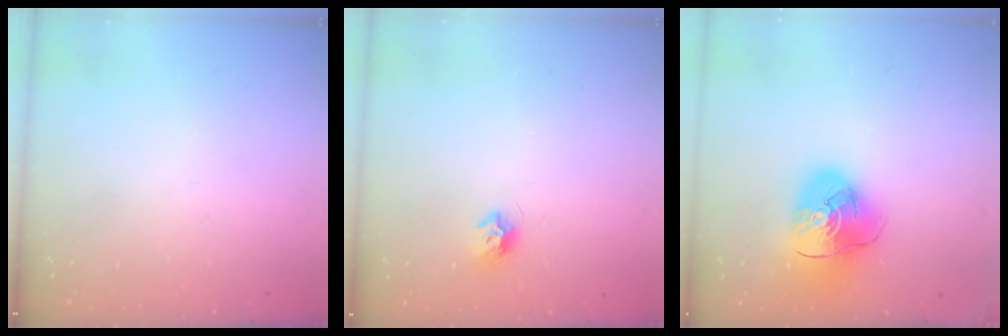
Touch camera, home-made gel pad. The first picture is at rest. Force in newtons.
{"total": 7.1, "press": 7.0, "slide": 0.3}
{"total": 14.6, "press": 14.4, "slide": 2.1}